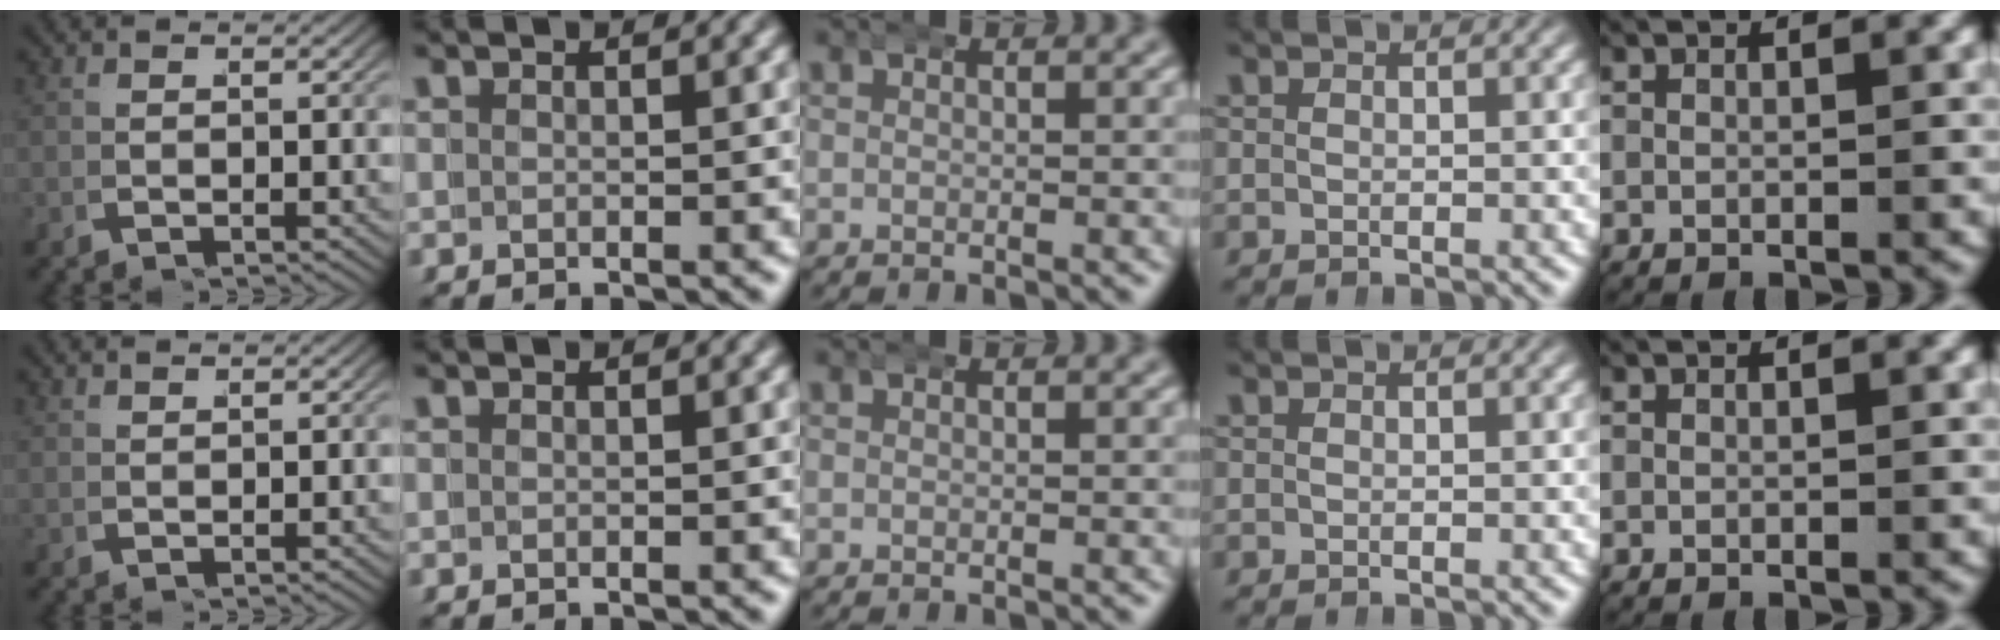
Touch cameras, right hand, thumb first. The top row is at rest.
{"thumb": {"total": 1.4, "force": [1.3, -0.3, 0.0], "torque": [0.002, 0.002, 0.029]}}